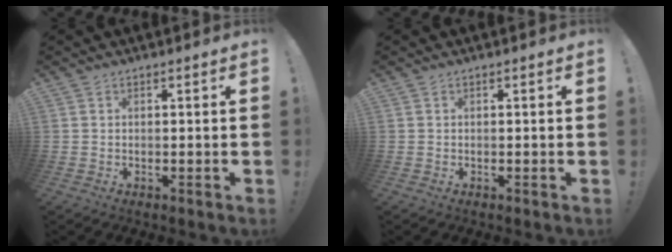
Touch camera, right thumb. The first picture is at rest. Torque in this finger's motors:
{"motor_torque": [-0.01, 0.01, 0.00, 0.00, 0.00]}